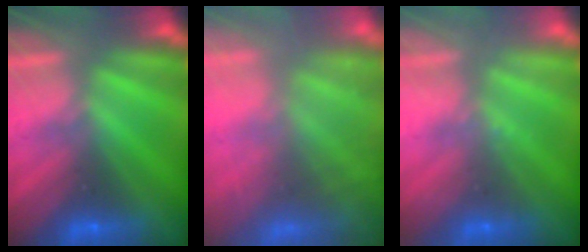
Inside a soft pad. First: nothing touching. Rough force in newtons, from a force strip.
{"total": 7.6}
{"total": 2.3}